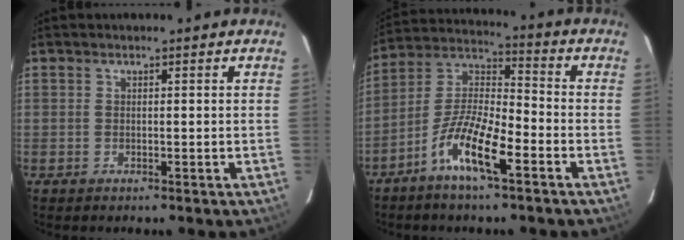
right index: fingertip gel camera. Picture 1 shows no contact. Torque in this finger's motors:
{"motor_torque": [1.12, -1.02, 0.34, 0.16]}